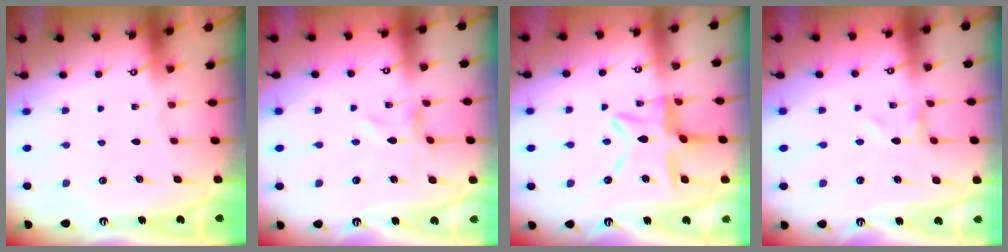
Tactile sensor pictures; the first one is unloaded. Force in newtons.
{"total": 0.0}
{"total": 9.9, "press": 9.9, "slide": 0.9}
{"total": 0.0}